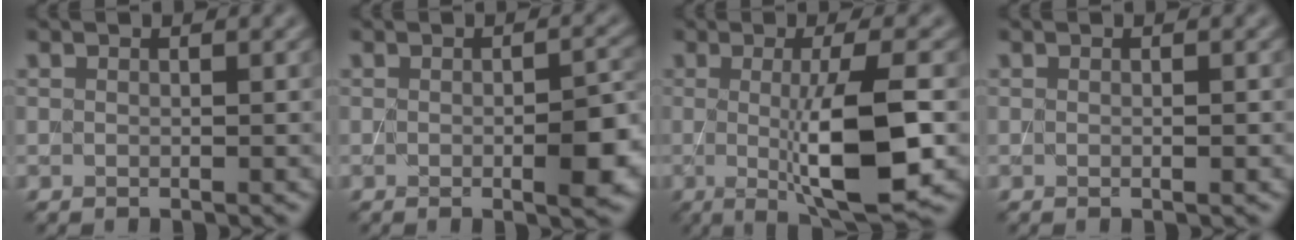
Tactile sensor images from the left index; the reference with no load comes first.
{"total": 4.1, "force": [-0.7, 1.1, 3.9], "torque": [-0.056, -0.004, -0.008]}
{"total": 8.9, "force": [-0.8, 2.0, 8.6], "torque": [-0.122, -0.014, -0.008]}
{"total": 0.7, "force": [0.0, 0.2, 0.6], "torque": [-0.005, -0.002, 0.000]}